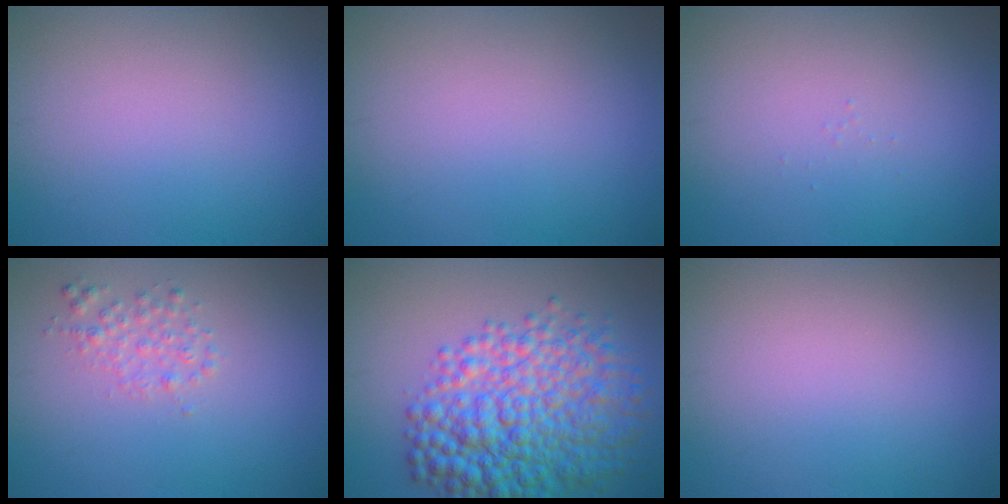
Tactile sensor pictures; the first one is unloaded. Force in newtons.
{"total": 0.0}
{"total": 0.0}
{"total": 1.6, "press": 1.6, "slide": 0.1}
{"total": 9.3, "press": 9.3, "slide": 0.1}
{"total": 0.0}